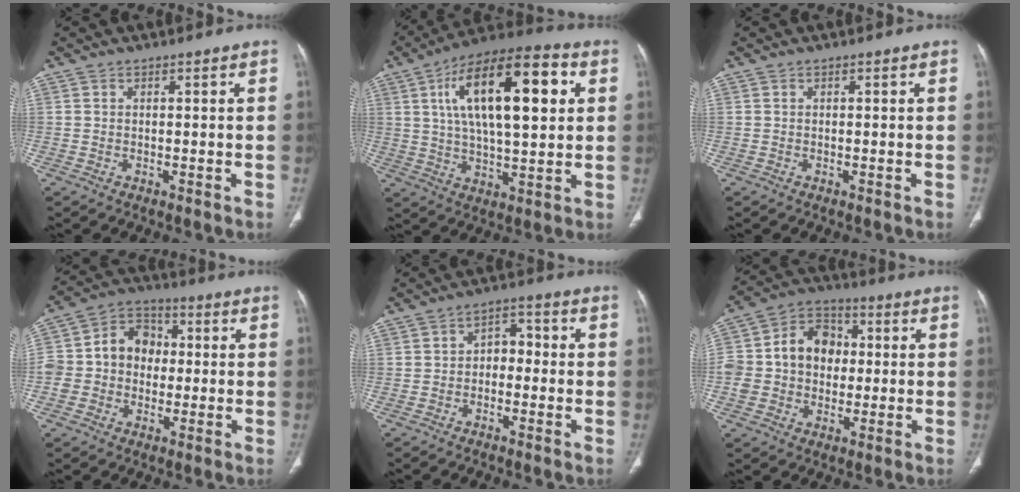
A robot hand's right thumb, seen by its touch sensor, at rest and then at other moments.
{"total": 21.8, "force": [6.0, 8.6, 19.1], "torque": [-0.299, 0.006, 0.091]}
{"total": 0.0}
{"total": 11.6, "force": [-0.1, 9.9, 6.1], "torque": [-0.080, 0.042, -0.010]}
{"total": 4.6, "force": [-0.9, 3.2, 3.1], "torque": [-0.028, 0.027, -0.025]}
{"total": 13.8, "force": [0.5, 11.2, 8.1], "torque": [-0.113, 0.038, 0.003]}